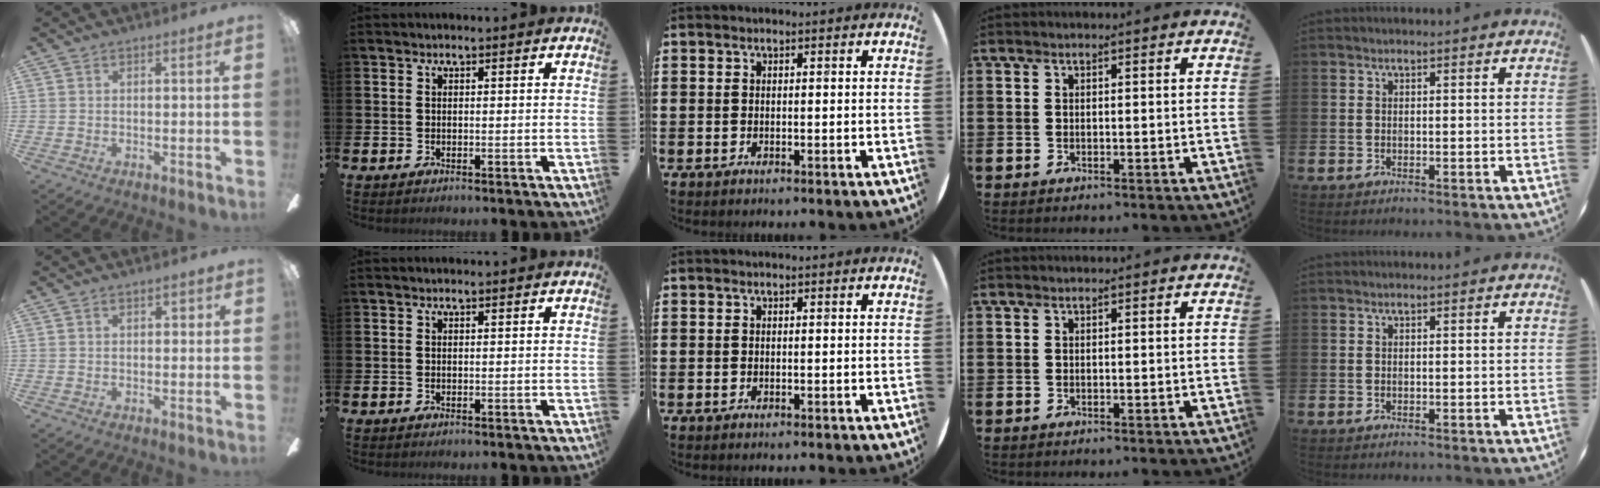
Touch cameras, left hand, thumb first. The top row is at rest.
{"thumb": {"total": 2.1, "force": [0.7, 1.2, 1.5], "torque": [-0.015, 0.002, 0.007]}}